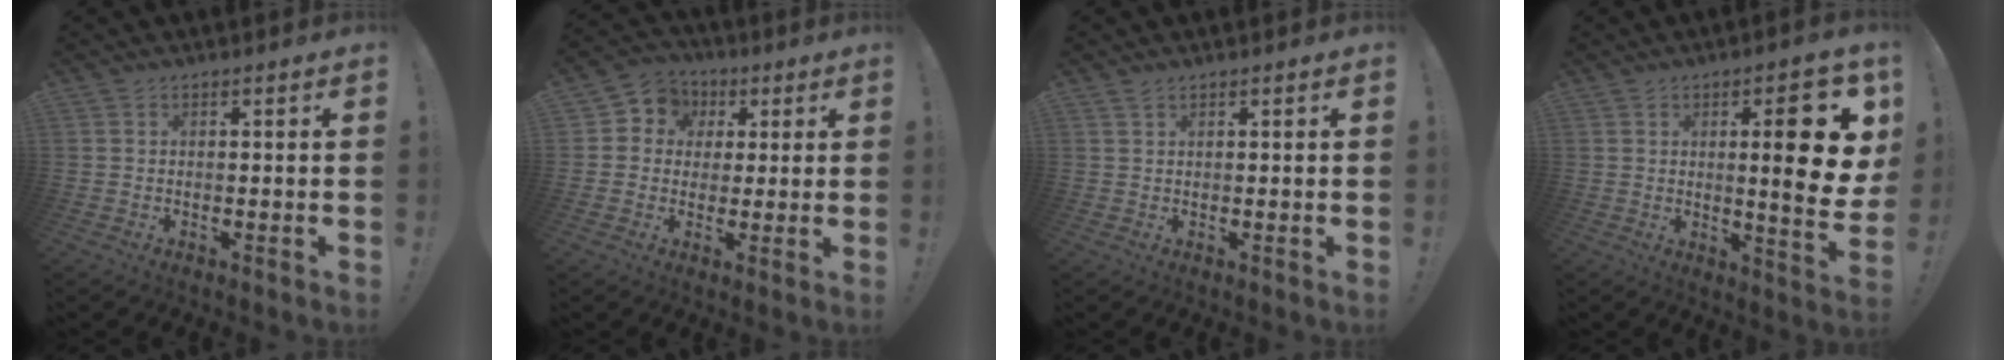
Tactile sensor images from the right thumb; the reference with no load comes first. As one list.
[{"total": 7.1, "force": [0.9, 6.7, 2.0], "torque": [-0.030, 0.005, 0.023]}, {"total": 1.1, "force": [0.9, 0.3, 0.5], "torque": [-0.009, -0.003, 0.016]}, {"total": 15.7, "force": [3.3, 3.8, 14.9], "torque": [-0.185, -0.022, 0.037]}]